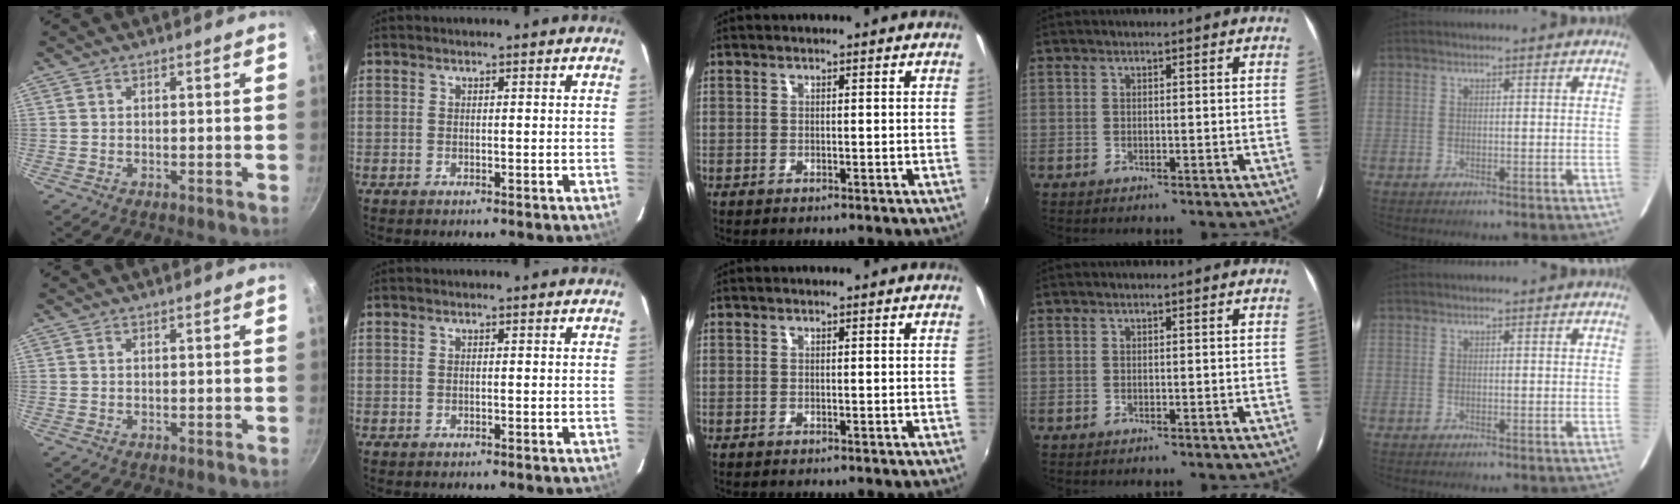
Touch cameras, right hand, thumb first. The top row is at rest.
{}